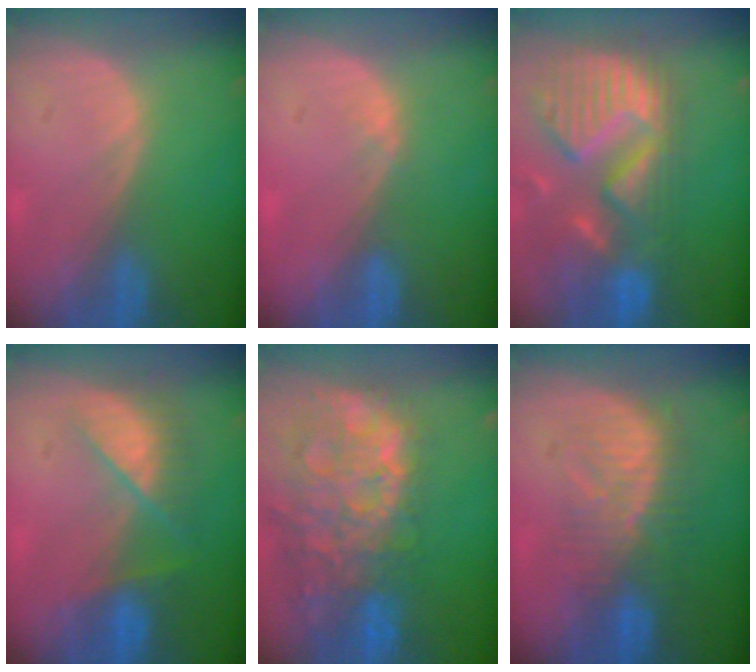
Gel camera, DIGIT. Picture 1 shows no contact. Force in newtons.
{"total": 1.0, "press": 0.8, "slide": 0.6}
{"total": 14.0, "press": 11.7, "slide": 7.8}
{"total": 7.3, "press": 6.8, "slide": 2.7}
{"total": 14.3, "press": 11.6, "slide": 8.3}
{"total": 8.3, "press": 8.1, "slide": 1.7}